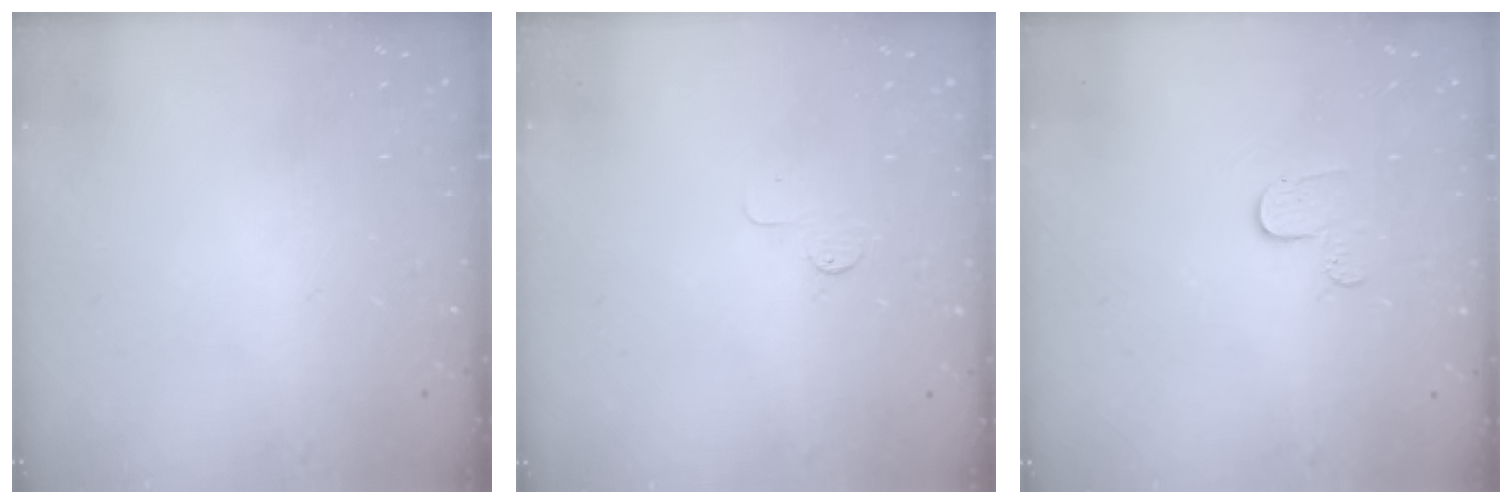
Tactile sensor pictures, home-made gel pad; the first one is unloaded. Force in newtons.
{"total": 2.7, "press": 2.7, "slide": 0.2}
{"total": 4.9, "press": 4.9, "slide": 0.5}